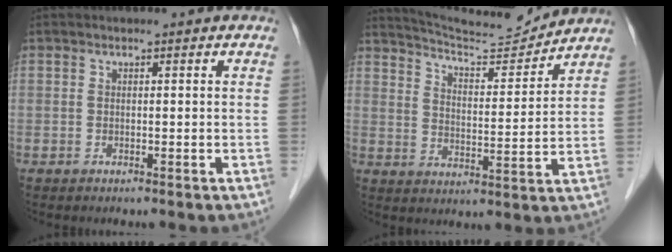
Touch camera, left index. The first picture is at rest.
{"total": 10.9, "force": [10.8, -0.7, 1.3], "torque": [-0.031, -0.008, 0.175]}